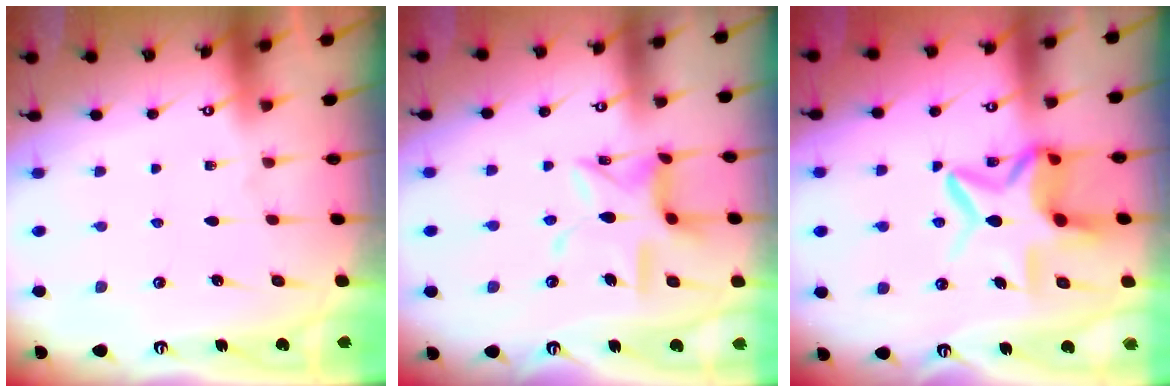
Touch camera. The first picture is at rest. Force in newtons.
{"total": 12.8, "press": 12.8, "slide": 1.1}
{"total": 12.4, "press": 12.3, "slide": 1.5}